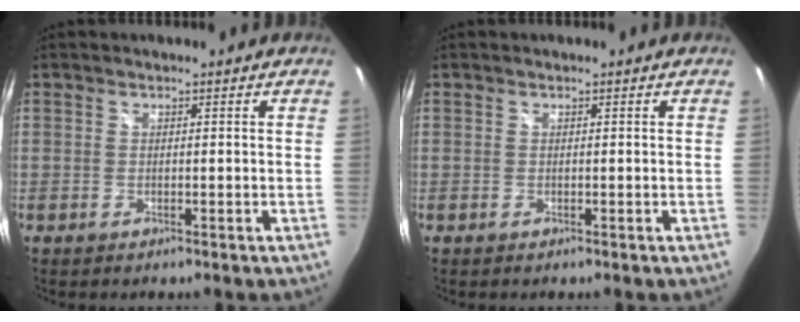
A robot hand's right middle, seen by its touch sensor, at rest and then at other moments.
{"total": 0.0}